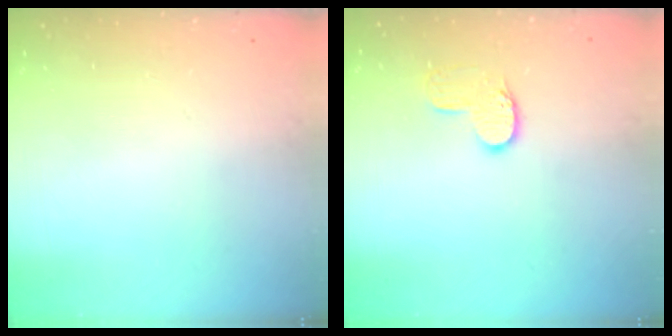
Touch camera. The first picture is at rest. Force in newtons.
{"total": 7.4, "press": 7.4, "slide": 0.2}